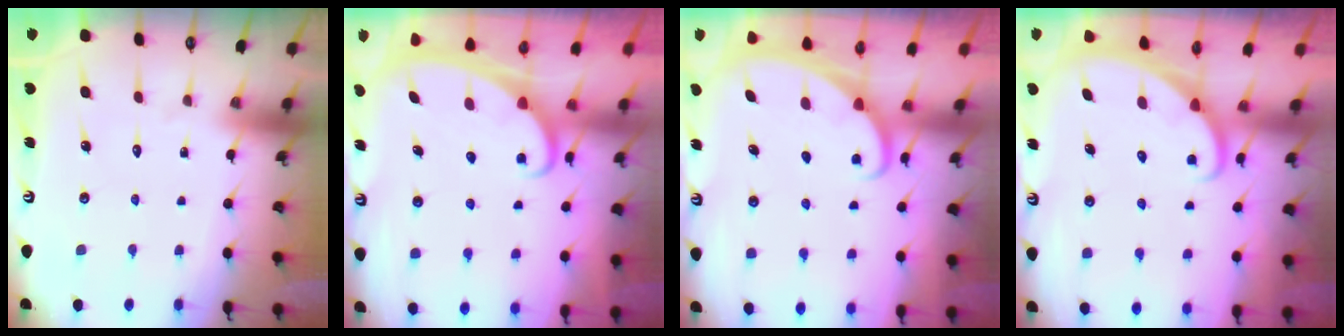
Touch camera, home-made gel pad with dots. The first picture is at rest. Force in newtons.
{"total": 2.3, "press": 2.3, "slide": 0.3}
{"total": 1.8, "press": 1.7, "slide": 0.1}
{"total": 2.0, "press": 2.0, "slide": 0.0}